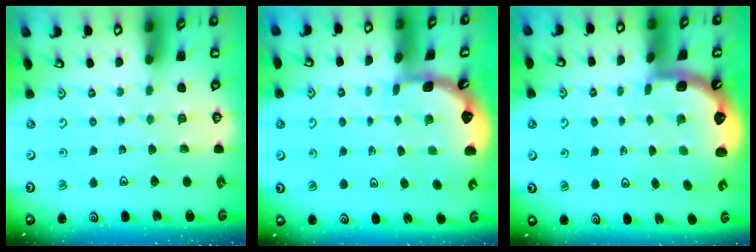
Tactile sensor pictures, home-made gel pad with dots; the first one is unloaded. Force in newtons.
{"total": 1.6, "press": 1.5, "slide": 0.1}
{"total": 2.8, "press": 1.6, "slide": 2.2}